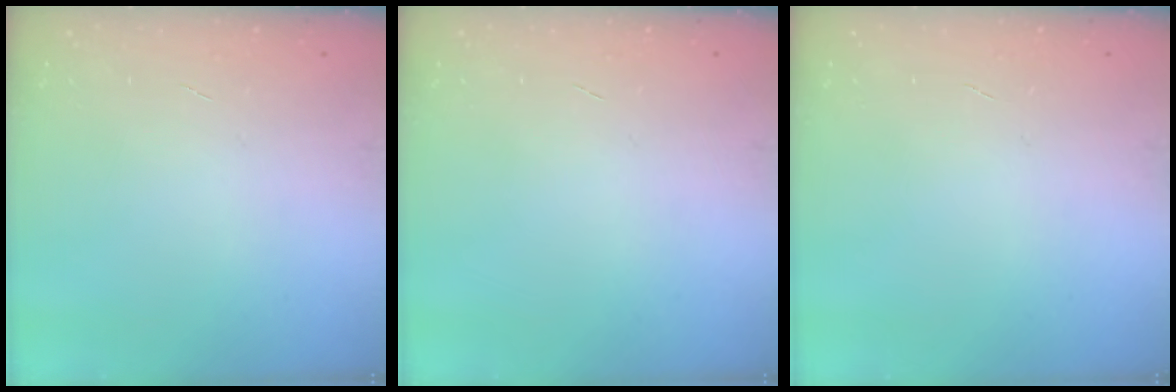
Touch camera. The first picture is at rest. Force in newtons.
{"total": 0.0}
{"total": 0.0}